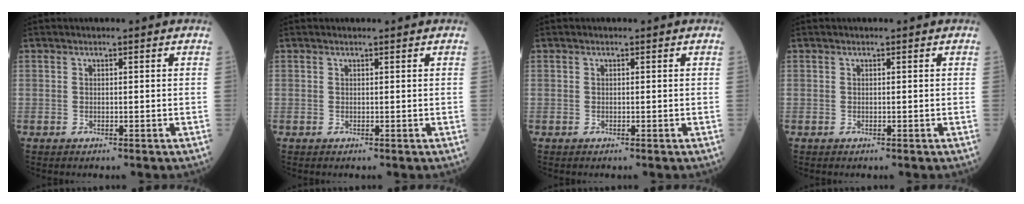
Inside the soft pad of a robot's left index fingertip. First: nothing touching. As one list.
[{"total": 0.6, "force": [0.6, 0.0, 0.2], "torque": [-0.006, 0.002, 0.009]}, {"total": 0.0}, {"total": 0.0}]